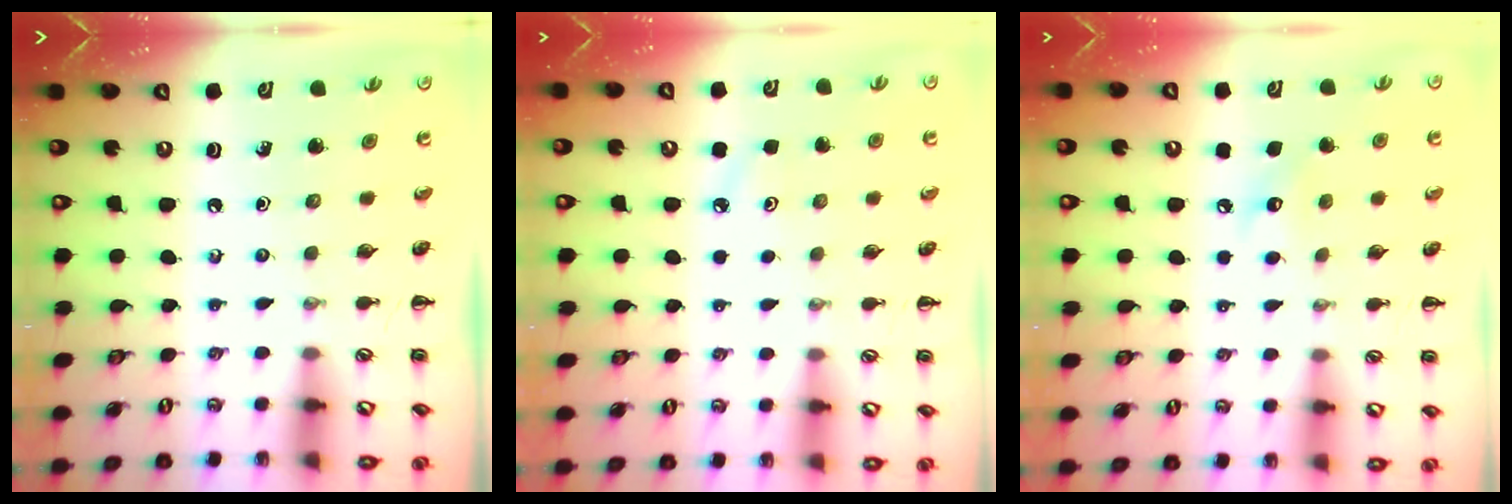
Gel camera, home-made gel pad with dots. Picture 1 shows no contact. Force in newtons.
{"total": 4.4, "press": 4.1, "slide": 1.4}
{"total": 6.2, "press": 5.9, "slide": 1.6}